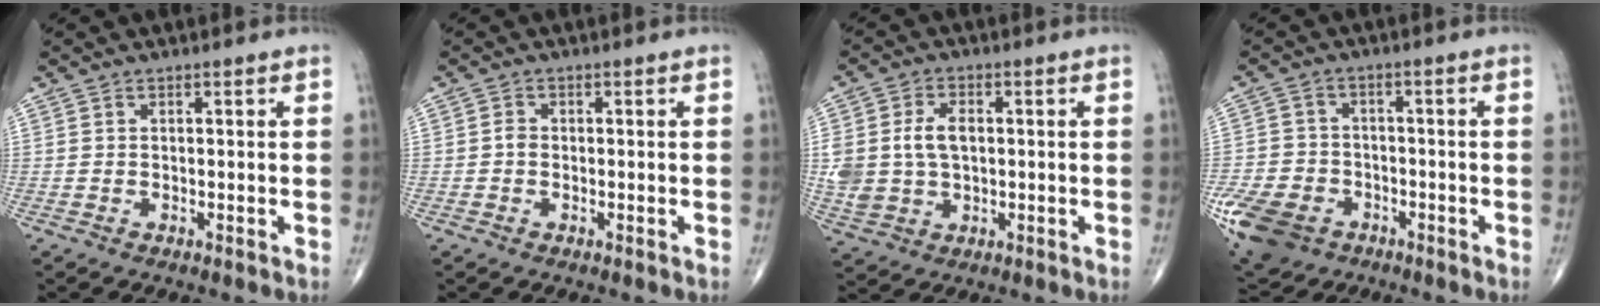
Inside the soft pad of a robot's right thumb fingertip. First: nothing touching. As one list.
[{"total": 1.3, "force": [-0.3, 1.0, 0.7], "torque": [-0.005, 0.004, -0.007]}, {"total": 7.7, "force": [0.5, 5.2, 5.6], "torque": [-0.107, 0.007, 0.016]}, {"total": 12.5, "force": [-6.0, 9.2, 6.1], "torque": [-0.121, 0.014, -0.100]}]